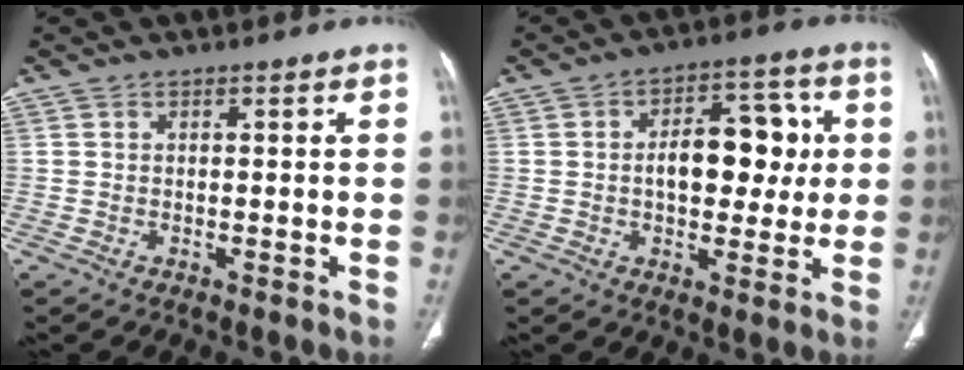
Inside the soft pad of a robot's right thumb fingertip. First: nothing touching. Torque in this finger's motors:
{"motor_torque": [1.32, 1.38, 1.14, -0.30, 0.05]}